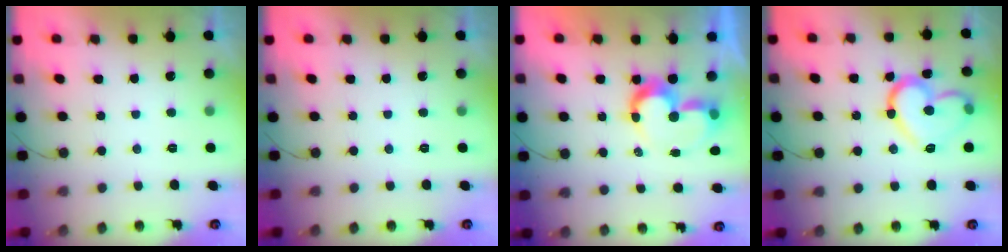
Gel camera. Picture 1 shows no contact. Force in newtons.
{"total": 0.0}
{"total": 10.3, "press": 10.3, "slide": 0.7}
{"total": 16.5, "press": 16.5, "slide": 0.8}